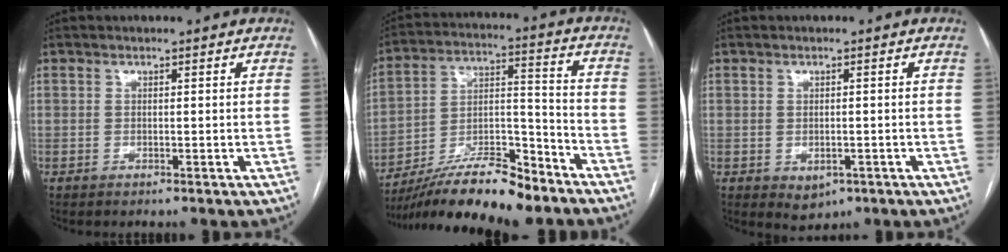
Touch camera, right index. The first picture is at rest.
{"total": 17.5, "force": [-14.4, 3.1, 9.4], "torque": [-0.171, 0.008, -0.252]}
{"total": 2.9, "force": [-1.1, 2.0, 1.9], "torque": [-0.026, -0.003, -0.002]}